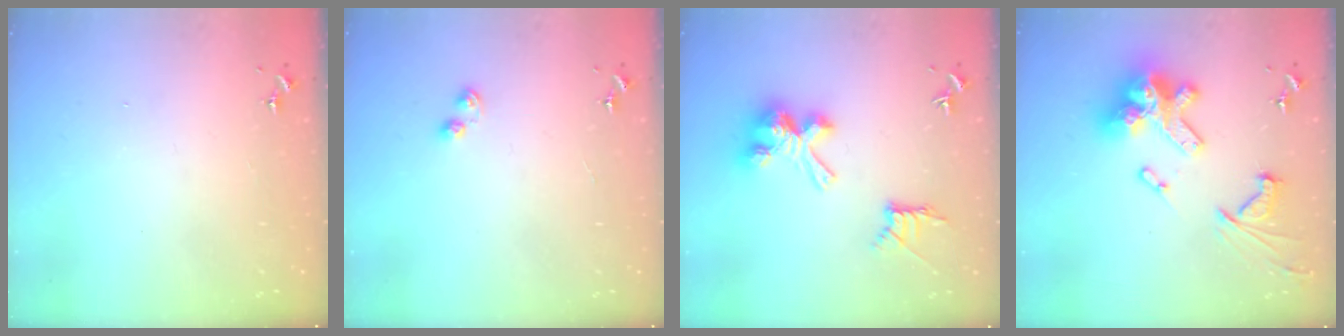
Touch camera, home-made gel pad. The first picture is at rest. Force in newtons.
{"total": 4.4, "press": 4.4, "slide": 0.5}
{"total": 15.2, "press": 15.2, "slide": 0.9}
{"total": 23.3, "press": 23.1, "slide": 2.3}